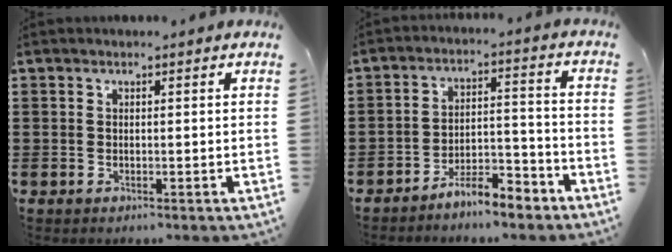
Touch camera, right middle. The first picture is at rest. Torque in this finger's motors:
{"motor_torque": [2.14, 0.00, 0.47, 0.11]}